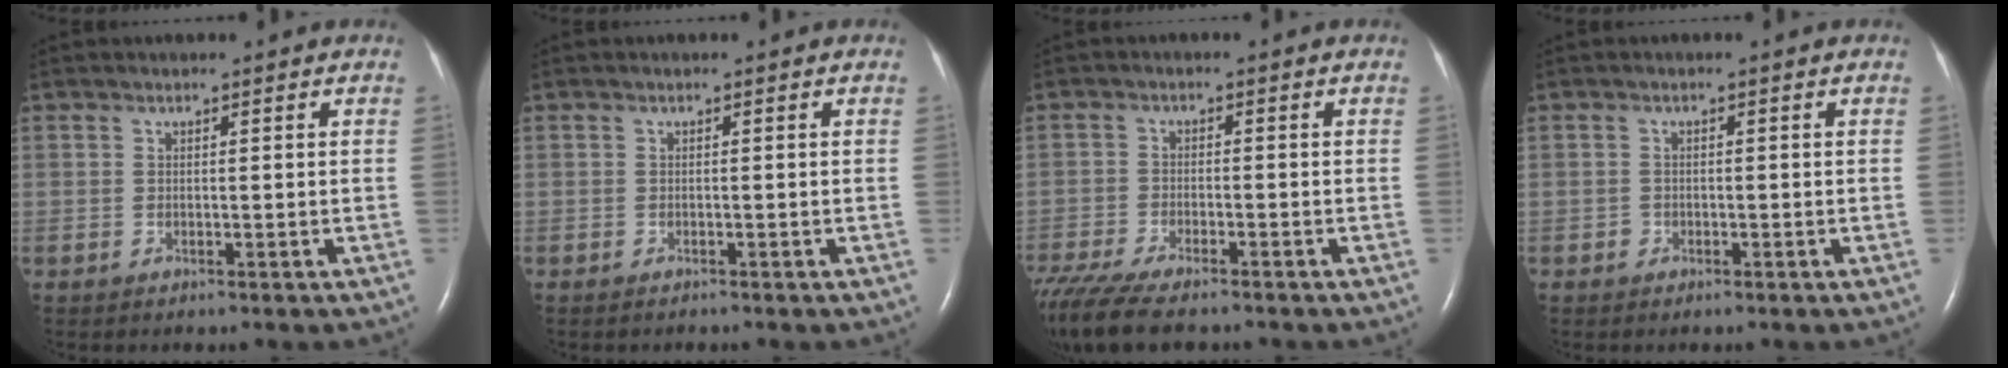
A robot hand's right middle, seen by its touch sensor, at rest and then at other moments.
{"total": 0.5, "force": [-0.5, 0.1, 0.1], "torque": [-0.007, -0.001, -0.008]}
{"total": 11.3, "force": [-9.3, 2.2, 6.1], "torque": [-0.107, -0.022, -0.153]}
{"total": 0.9, "force": [-0.5, 0.7, 0.0], "torque": [-0.003, 0.004, -0.012]}